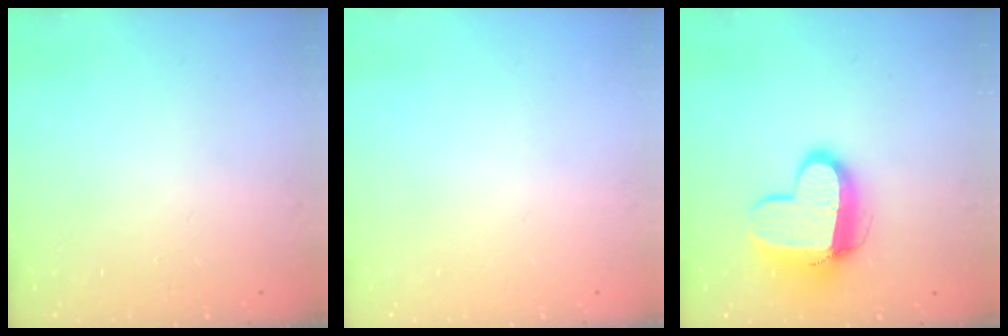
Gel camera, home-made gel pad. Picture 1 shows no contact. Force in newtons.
{"total": 0.0}
{"total": 12.9, "press": 12.8, "slide": 1.4}